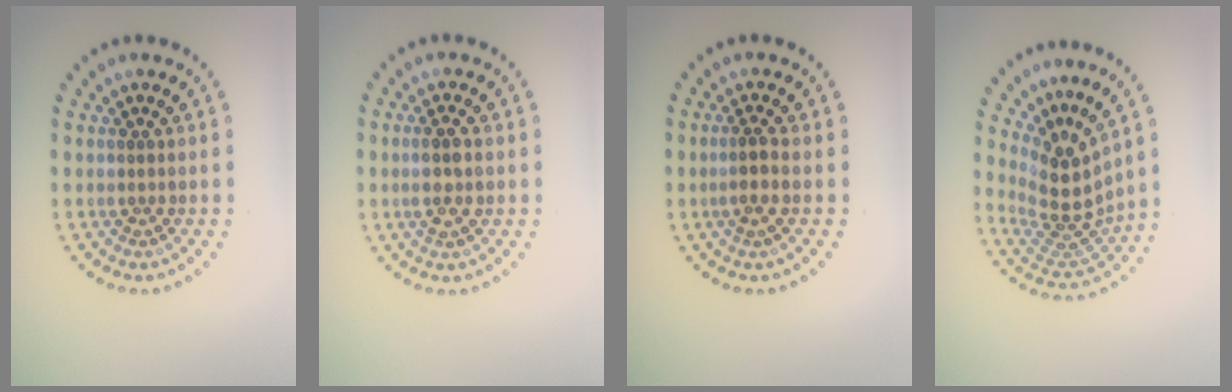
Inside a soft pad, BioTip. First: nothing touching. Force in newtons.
{"total": 2.3, "press": 2.1, "slide": 0.8}
{"total": 1.7, "press": 1.3, "slide": 1.1}
{"total": 4.4, "press": 3.1, "slide": 3.1}